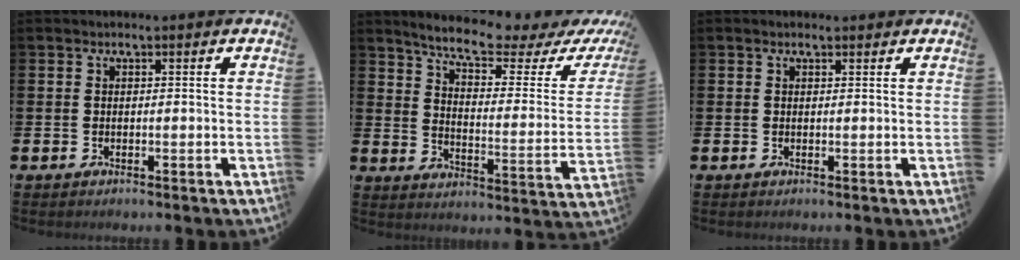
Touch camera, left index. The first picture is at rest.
{"total": 7.7, "force": [6.7, 0.8, 3.7], "torque": [-0.092, -0.048, 0.109]}
{"total": 0.9, "force": [0.8, 0.3, 0.3], "torque": [0.008, -0.002, 0.010]}